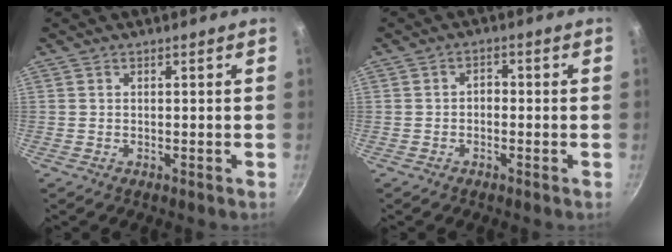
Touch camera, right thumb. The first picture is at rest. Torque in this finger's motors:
{"motor_torque": [-0.22, -0.06, -0.04, -0.14, 0.04]}